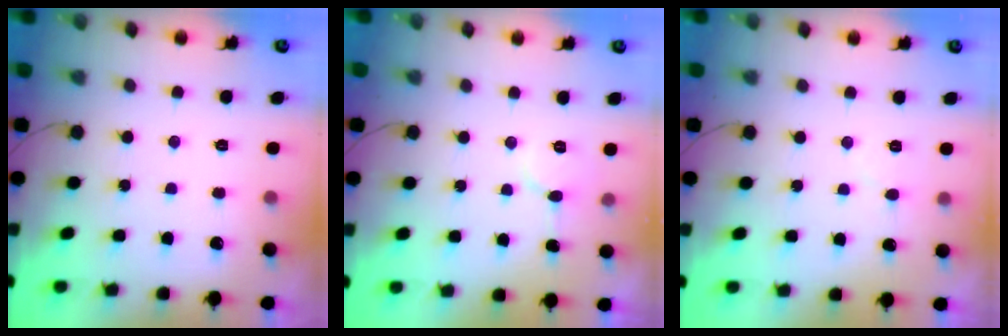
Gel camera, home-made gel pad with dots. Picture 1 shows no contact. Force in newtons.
{"total": 5.6, "press": 5.6, "slide": 0.2}
{"total": 2.9, "press": 2.9, "slide": 0.2}